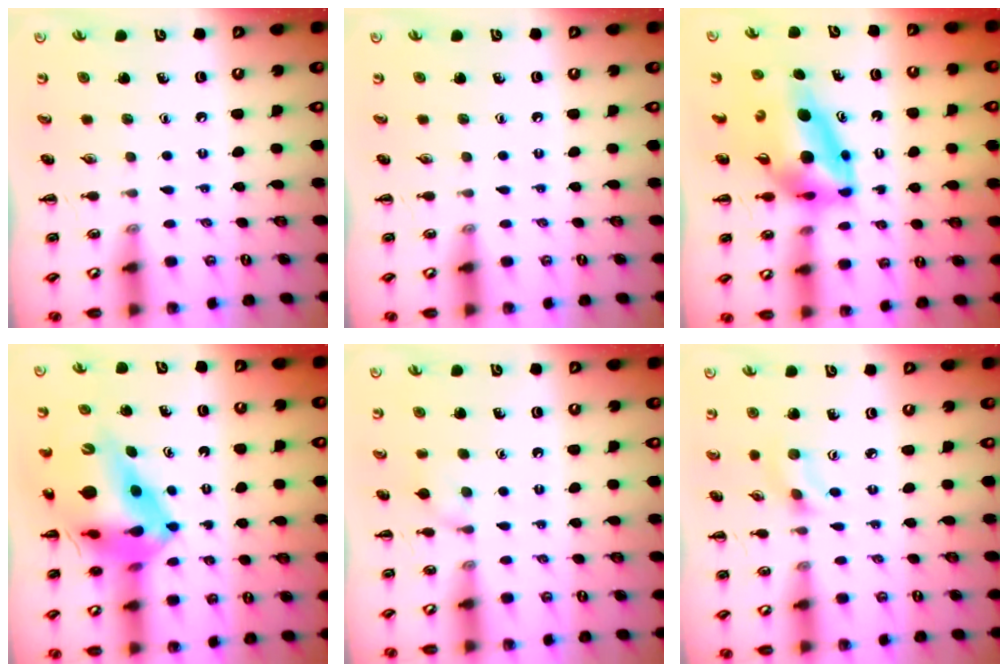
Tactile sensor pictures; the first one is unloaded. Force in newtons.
{"total": 0.0}
{"total": 9.6, "press": 9.1, "slide": 3.0}
{"total": 15.5, "press": 14.8, "slide": 4.6}
{"total": 6.1, "press": 5.7, "slide": 2.2}
{"total": 1.9, "press": 1.7, "slide": 0.8}